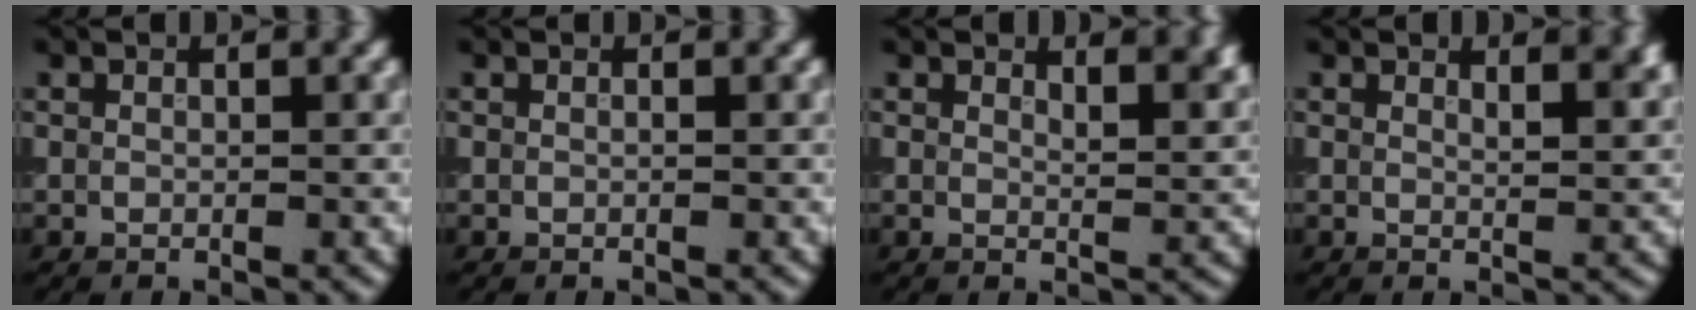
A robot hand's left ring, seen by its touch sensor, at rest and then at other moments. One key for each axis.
{"total": 0.0}
{"total": 2.9, "fx": 2.2, "fy": 1.1, "fz": 1.6, "tx": -0.007, "ty": 0.003, "tz": 0.027}
{"total": 2.7, "fx": 1.9, "fy": 1.1, "fz": 1.6, "tx": -0.001, "ty": 0.006, "tz": 0.022}